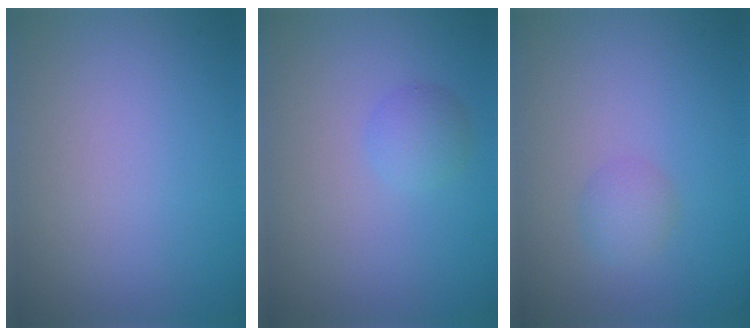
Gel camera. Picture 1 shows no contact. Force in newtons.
{"total": 1.7, "press": 1.7, "slide": 0.0}
{"total": 1.6, "press": 1.6, "slide": 0.0}